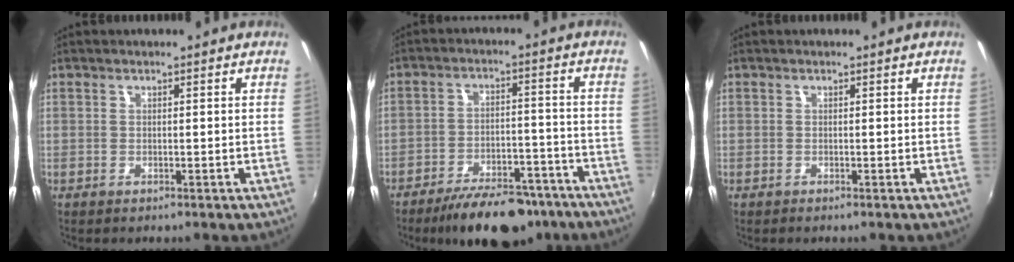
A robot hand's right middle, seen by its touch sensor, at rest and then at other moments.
{"total": 15.7, "force": [-12.5, 6.0, 7.5], "torque": [-0.133, -0.001, -0.171]}
{"total": 0.0}